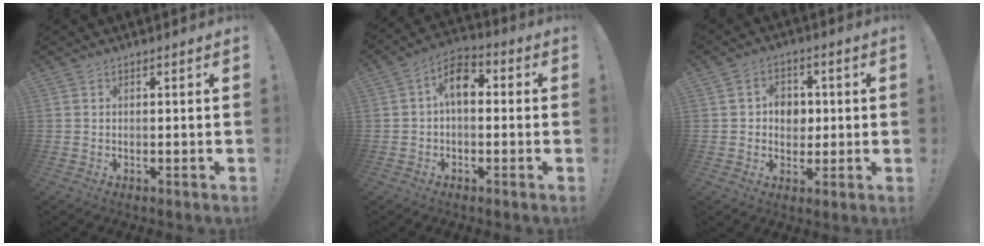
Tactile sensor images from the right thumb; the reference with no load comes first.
{"total": 8.2, "force": [1.1, 4.9, 6.5], "torque": [-0.119, 0.010, 0.022]}
{"total": 6.7, "force": [0.7, 6.1, 2.7], "torque": [-0.029, -0.004, 0.012]}